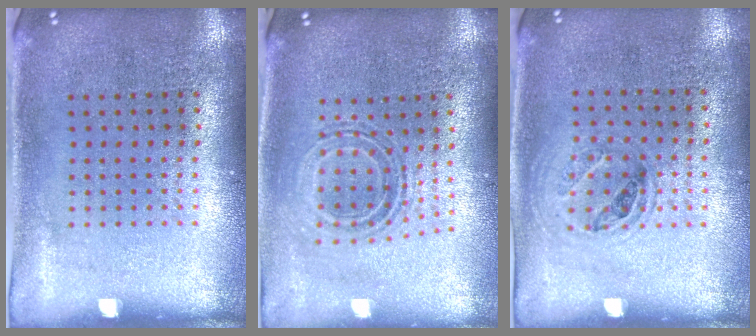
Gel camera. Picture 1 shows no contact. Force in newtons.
{"total": 0.8, "press": 0.8, "slide": 0.3}
{"total": 1.0, "press": 0.9, "slide": 0.5}